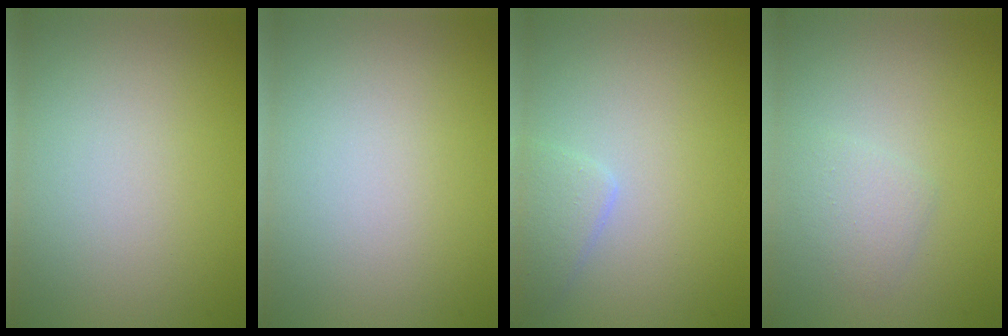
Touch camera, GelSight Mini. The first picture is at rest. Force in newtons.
{"total": 0.0}
{"total": 1.8, "press": 1.8, "slide": 0.1}
{"total": 1.5, "press": 1.5, "slide": 0.0}